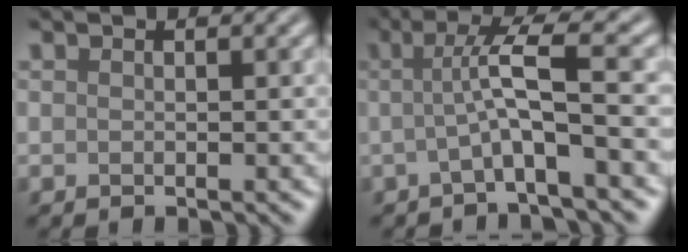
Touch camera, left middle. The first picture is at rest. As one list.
[{"total": 4.7, "force": [-0.3, 0.5, 4.6], "torque": [-0.082, 0.008, -0.012]}]